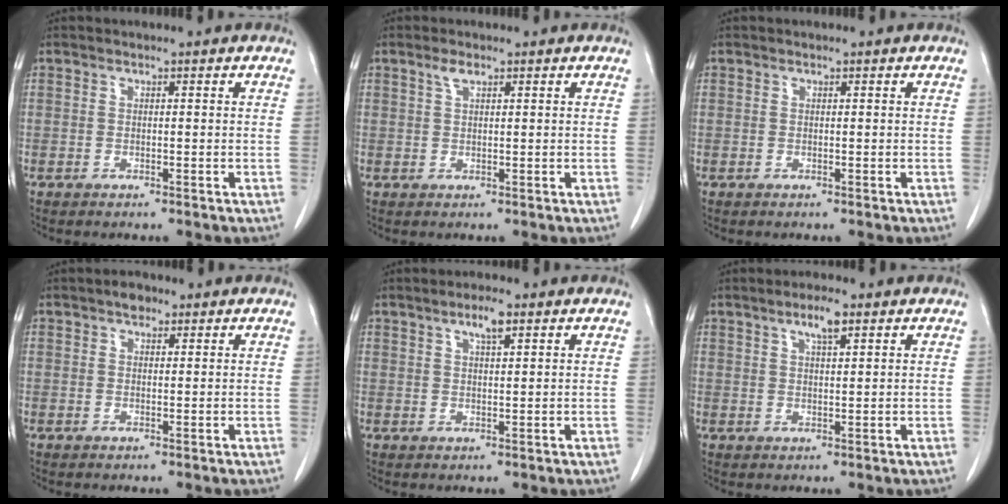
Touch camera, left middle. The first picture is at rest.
{"total": 1.7, "force": [1.1, 0.6, 1.1], "torque": [-0.025, 0.004, 0.021]}
{"total": 0.0}
{"total": 2.0, "force": [1.3, 1.1, 1.0], "torque": [-0.018, 0.005, 0.018]}
{"total": 3.3, "force": [2.0, 0.5, 2.6], "torque": [-0.049, 0.002, 0.035]}
{"total": 3.7, "force": [2.2, 0.6, 2.8], "torque": [-0.054, 0.002, 0.040]}